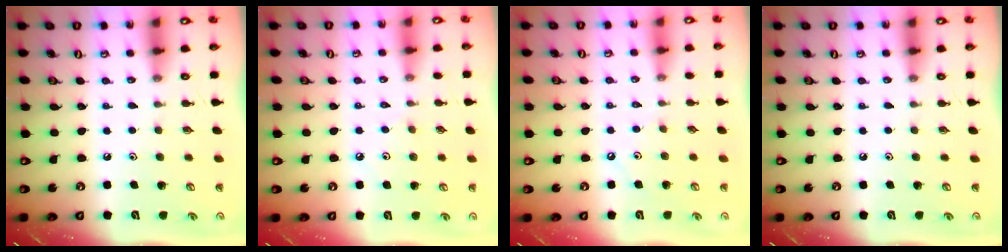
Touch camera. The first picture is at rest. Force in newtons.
{"total": 5.4, "press": 5.3, "slide": 1.0}
{"total": 2.1, "press": 2.1, "slide": 0.4}
{"total": 0.0}